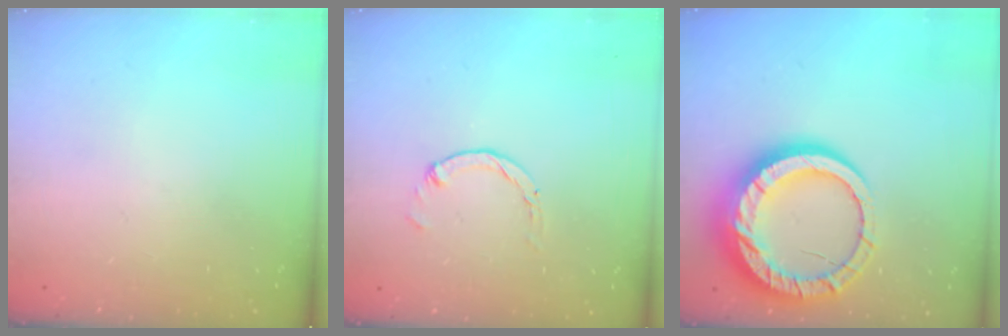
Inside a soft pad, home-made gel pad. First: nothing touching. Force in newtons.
{"total": 1.5, "press": 1.5, "slide": 0.2}
{"total": 20.2, "press": 20.1, "slide": 2.0}